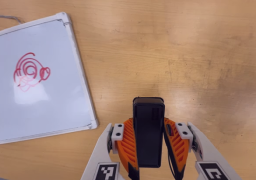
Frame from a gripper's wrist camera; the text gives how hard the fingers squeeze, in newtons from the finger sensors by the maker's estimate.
{"total": 5.1, "left": 3.3, "right": 6.9}